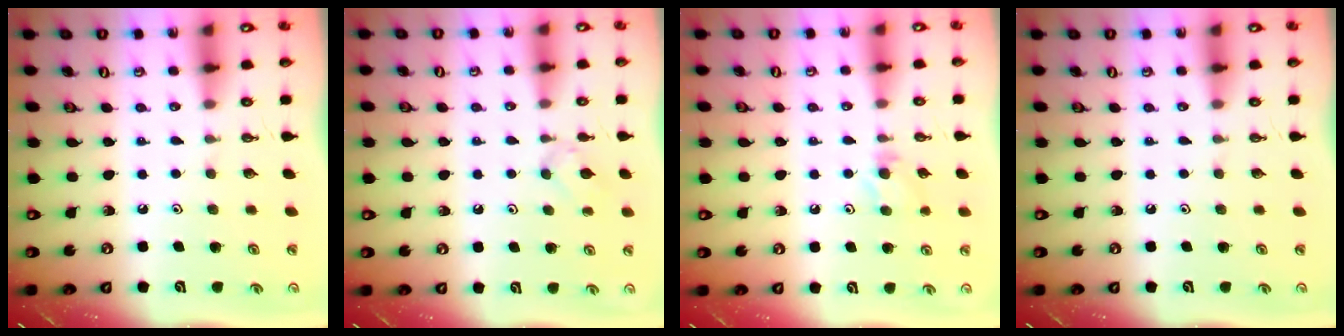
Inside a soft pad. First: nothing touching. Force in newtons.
{"total": 2.9, "press": 2.8, "slide": 0.6}
{"total": 5.2, "press": 5.1, "slide": 0.8}
{"total": 0.0}